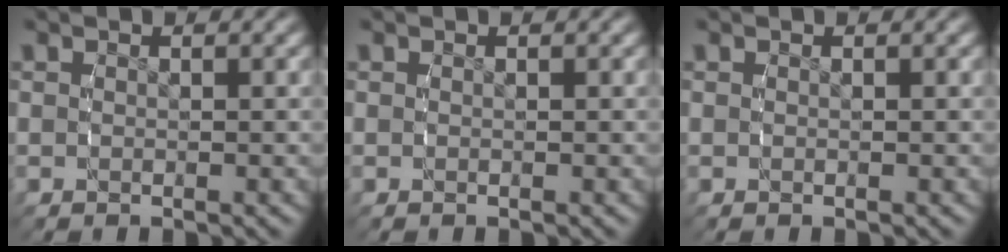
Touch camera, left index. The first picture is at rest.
{"total": 0.0}
{"total": 0.0}